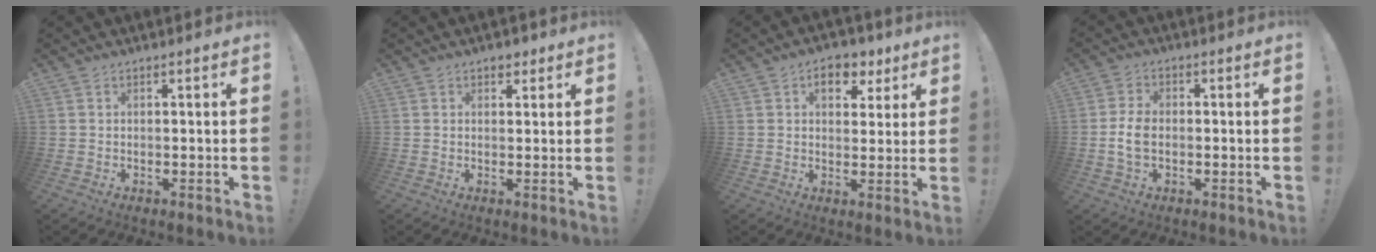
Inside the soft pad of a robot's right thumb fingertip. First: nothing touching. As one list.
[{"total": 2.3, "force": [1.5, 1.6, 0.9], "torque": [0.002, -0.004, 0.023]}, {"total": 8.1, "force": [3.8, 5.4, 4.7], "torque": [-0.052, -0.011, 0.065]}, {"total": 5.7, "force": [-0.7, 3.6, 4.4], "torque": [-0.083, 0.004, -0.014]}]